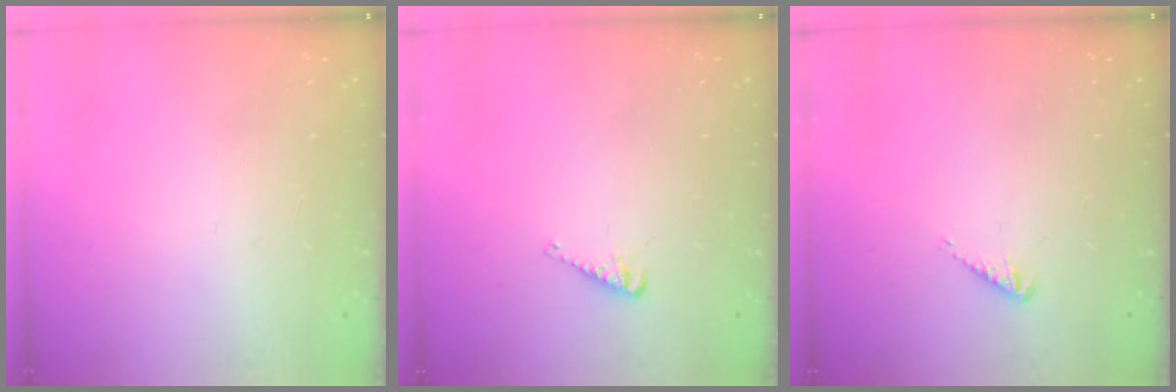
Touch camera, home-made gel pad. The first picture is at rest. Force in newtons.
{"total": 3.2, "press": 3.1, "slide": 0.4}
{"total": 2.5, "press": 2.4, "slide": 0.5}